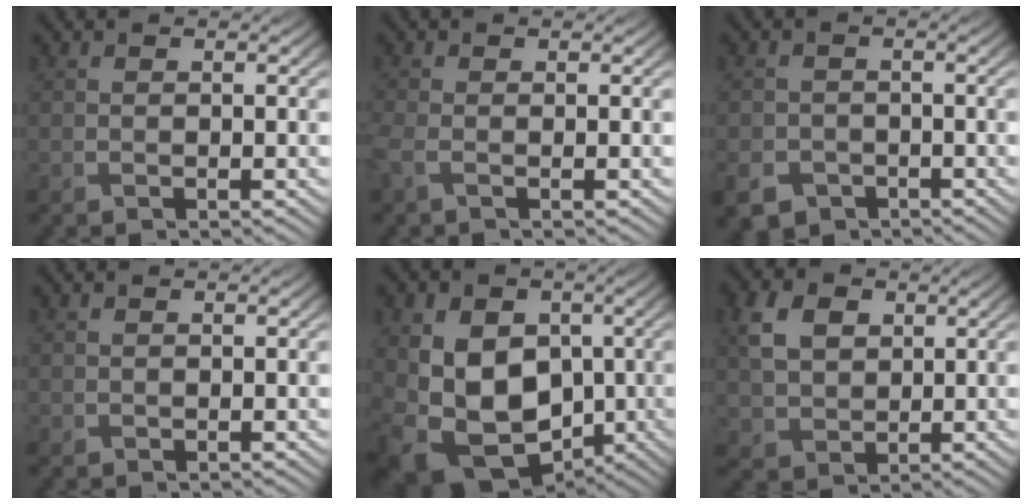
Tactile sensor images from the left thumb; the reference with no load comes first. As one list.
[{"total": 1.4, "force": [-0.5, 0.3, 1.2], "torque": [-0.044, -0.005, -0.017]}, {"total": 4.1, "force": [-2.5, 3.0, 1.2], "torque": [-0.033, -0.013, -0.045]}, {"total": 0.0}, {"total": 13.5, "force": [-2.2, 10.2, 8.7], "torque": [-0.170, -0.019, -0.028]}, {"total": 6.4, "force": [1.6, 5.0, 3.6], "torque": [-0.098, 0.004, 0.030]}]